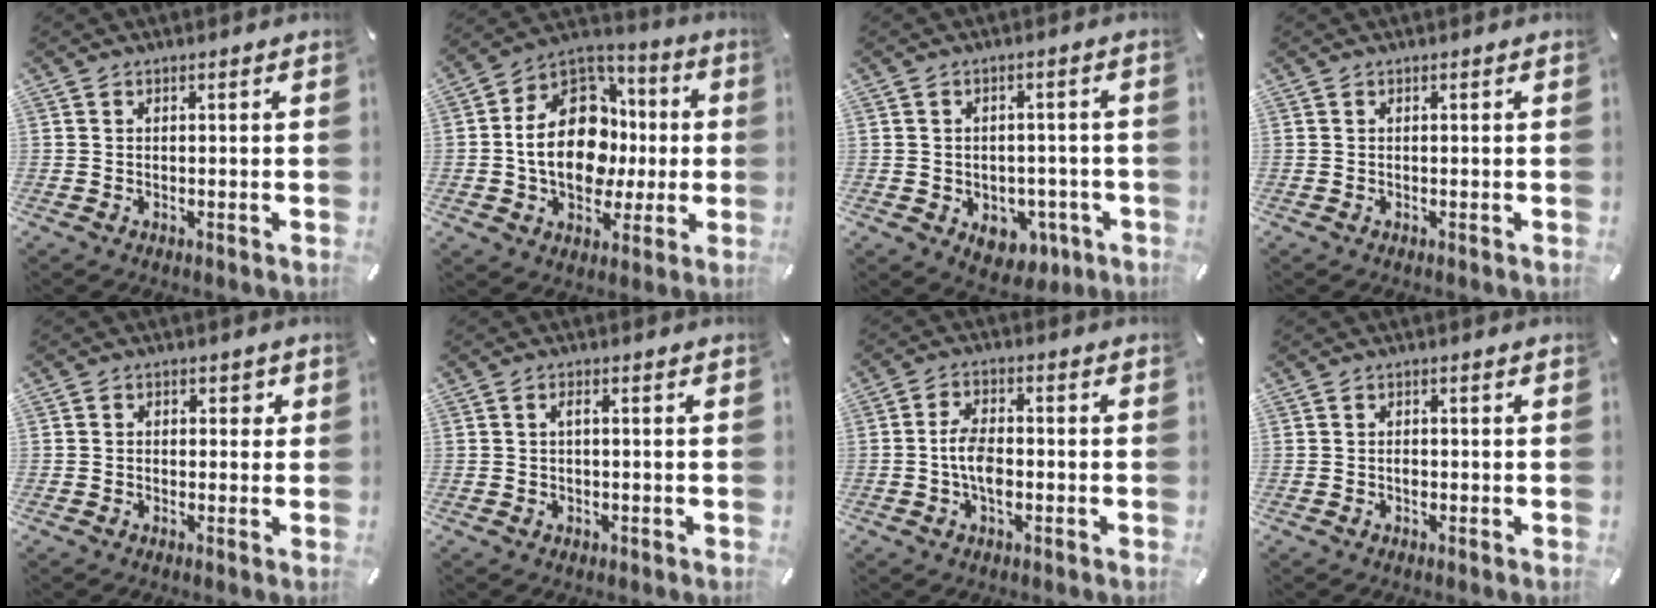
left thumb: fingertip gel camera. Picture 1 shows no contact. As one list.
[{"total": 19.2, "force": [-1.2, 14.6, 12.4], "torque": [-0.232, 0.008, -0.020]}, {"total": 6.9, "force": [-2.0, 5.7, 3.4], "torque": [-0.026, 0.010, -0.031]}, {"total": 0.0}, {"total": 2.3, "force": [-0.5, 1.9, 1.2], "torque": [-0.008, 0.006, -0.017]}, {"total": 2.0, "force": [0.1, 0.9, 1.7], "torque": [-0.034, 0.004, 0.000]}, {"total": 6.4, "force": [-1.4, 3.5, 5.2], "torque": [-0.108, 0.008, -0.028]}, {"total": 1.3, "force": [-0.3, 0.8, 0.9], "torque": [-0.019, 0.001, -0.007]}]